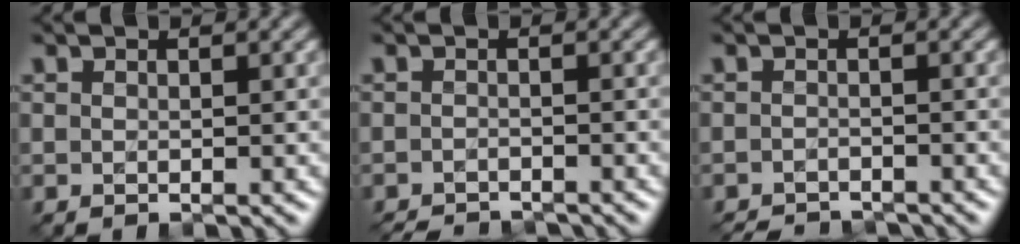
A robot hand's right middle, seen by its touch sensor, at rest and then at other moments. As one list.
[{"total": 3.8, "force": [-3.7, 0.4, 0.7], "torque": [-0.011, -0.010, -0.058]}, {"total": 3.9, "force": [-3.8, 0.6, 0.6], "torque": [-0.010, -0.006, -0.059]}]